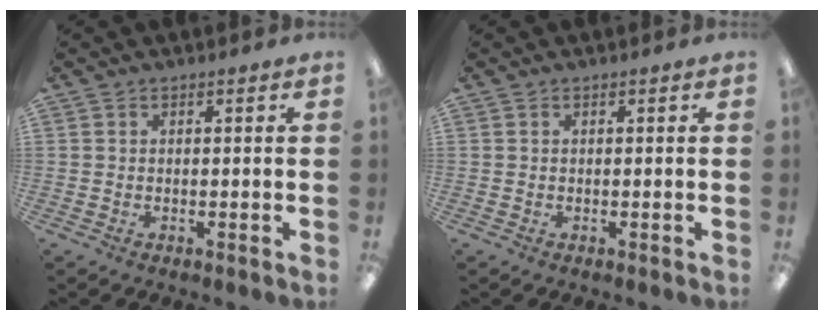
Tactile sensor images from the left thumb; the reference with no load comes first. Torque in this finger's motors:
{"motor_torque": [0.00, 0.00, -0.24, 0.09, 0.00]}